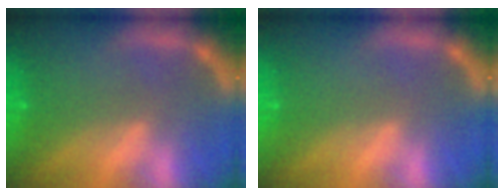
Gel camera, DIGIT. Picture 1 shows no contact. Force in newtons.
{"total": 0.0}